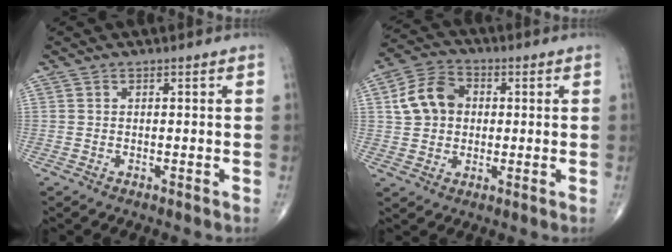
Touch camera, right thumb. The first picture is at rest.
{"total": 9.7, "force": [1.3, 7.7, 5.9], "torque": [-0.090, 0.016, 0.017]}